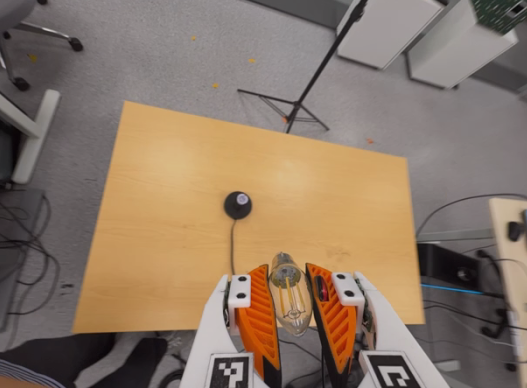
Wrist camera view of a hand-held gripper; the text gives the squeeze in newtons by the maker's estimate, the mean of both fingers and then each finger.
{"total": 18.7, "left": 20.6, "right": 16.9}